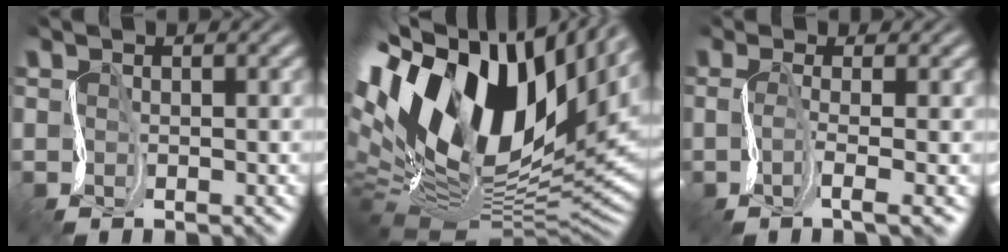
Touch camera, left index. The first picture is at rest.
{"total": 17.4, "force": [7.1, 9.3, 12.8], "torque": [-0.236, 0.020, 0.114]}
{"total": 2.9, "force": [-0.4, 0.4, 2.9], "torque": [-0.053, -0.006, -0.014]}